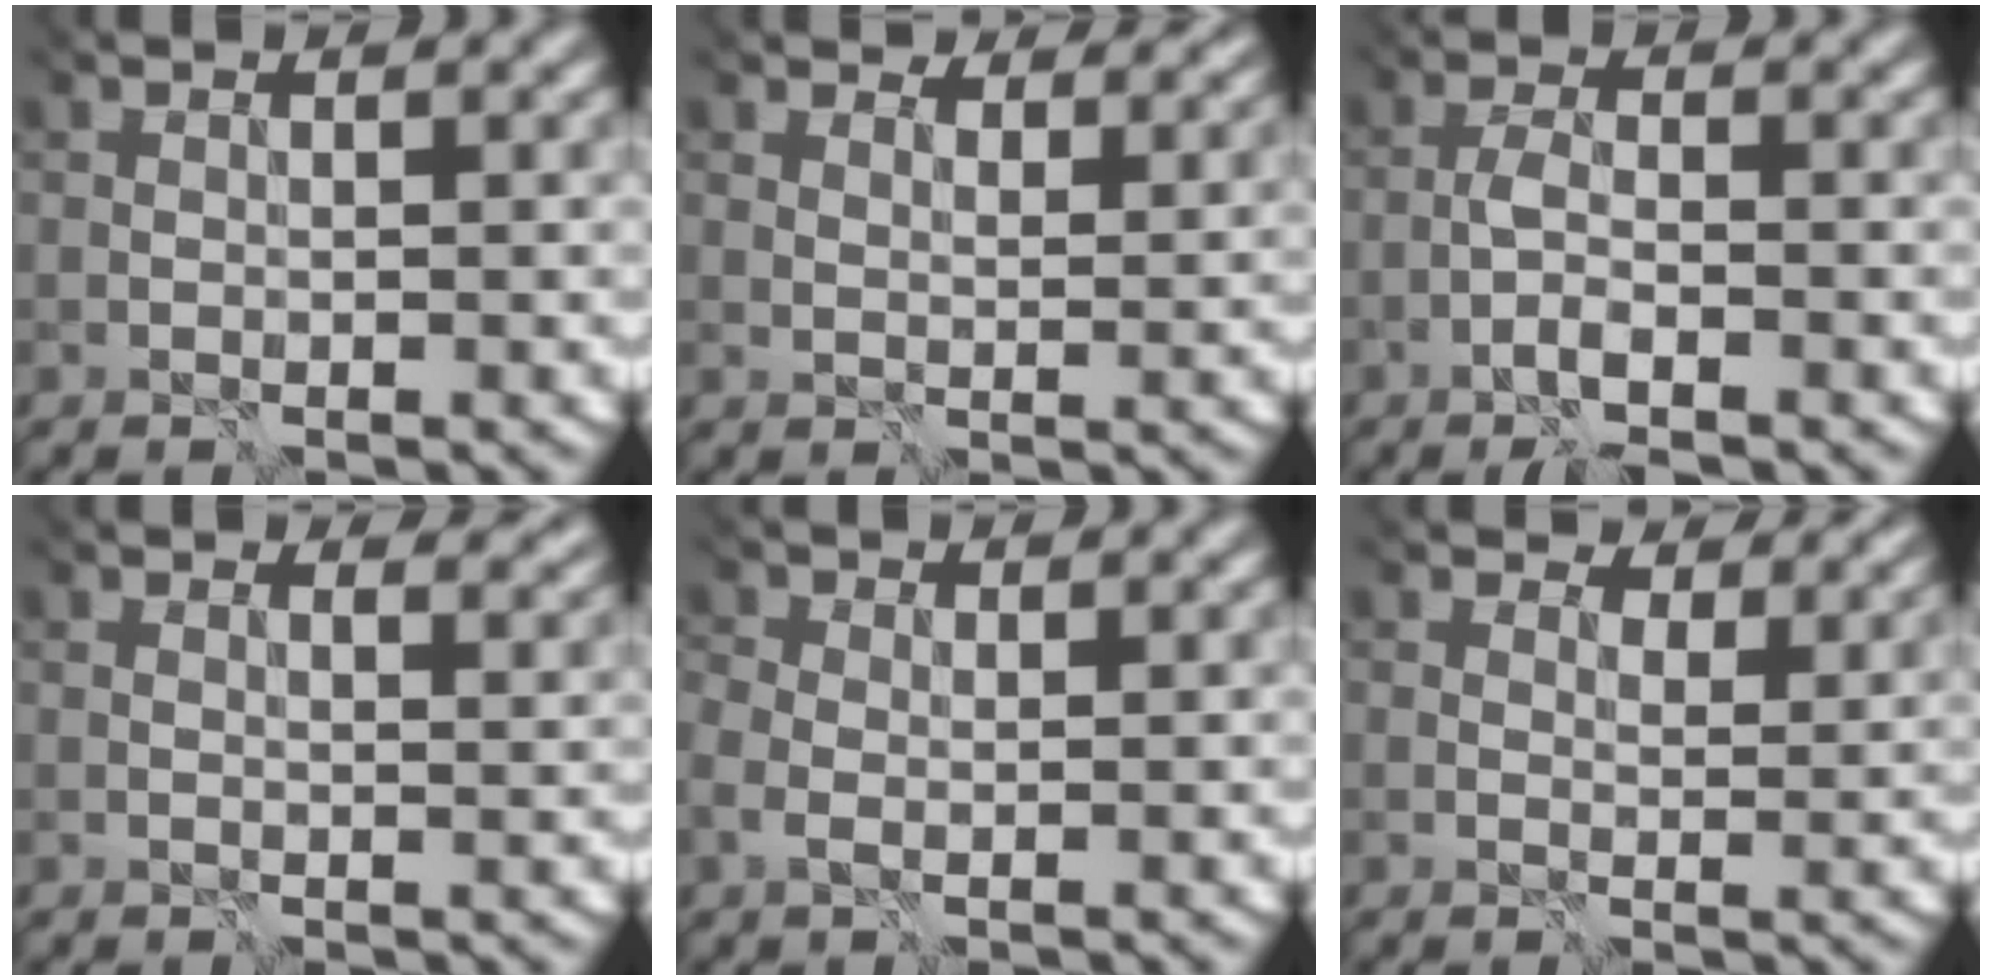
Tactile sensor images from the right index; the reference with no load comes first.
{"total": 5.5, "force": [4.8, 1.6, 2.2], "torque": [-0.039, 0.001, 0.077]}
{"total": 4.9, "force": [-4.4, -0.3, 2.2], "torque": [-0.048, 0.002, -0.062]}
{"total": 2.6, "force": [2.1, 0.6, 1.3], "torque": [-0.018, 0.007, 0.031]}
{"total": 1.7, "force": [-0.8, 1.1, 1.1], "torque": [-0.033, 0.010, -0.008]}
{"total": 4.4, "force": [3.4, 1.8, 2.2], "torque": [-0.030, 0.002, 0.056]}